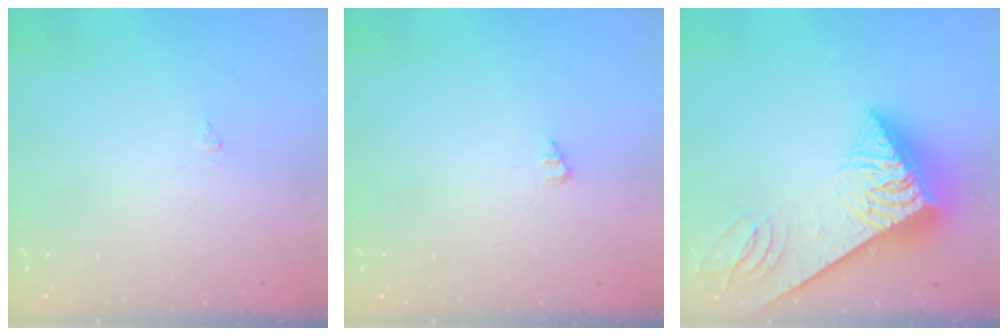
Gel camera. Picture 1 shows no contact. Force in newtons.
{"total": 1.0, "press": 1.0, "slide": 0.2}
{"total": 9.8, "press": 9.7, "slide": 1.0}